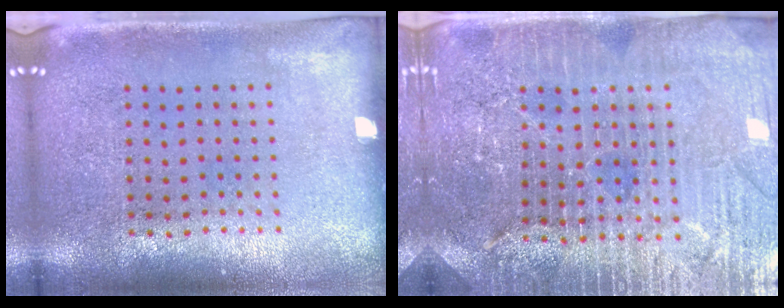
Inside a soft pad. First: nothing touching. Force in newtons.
{"total": 4.4, "press": 4.2, "slide": 1.5}